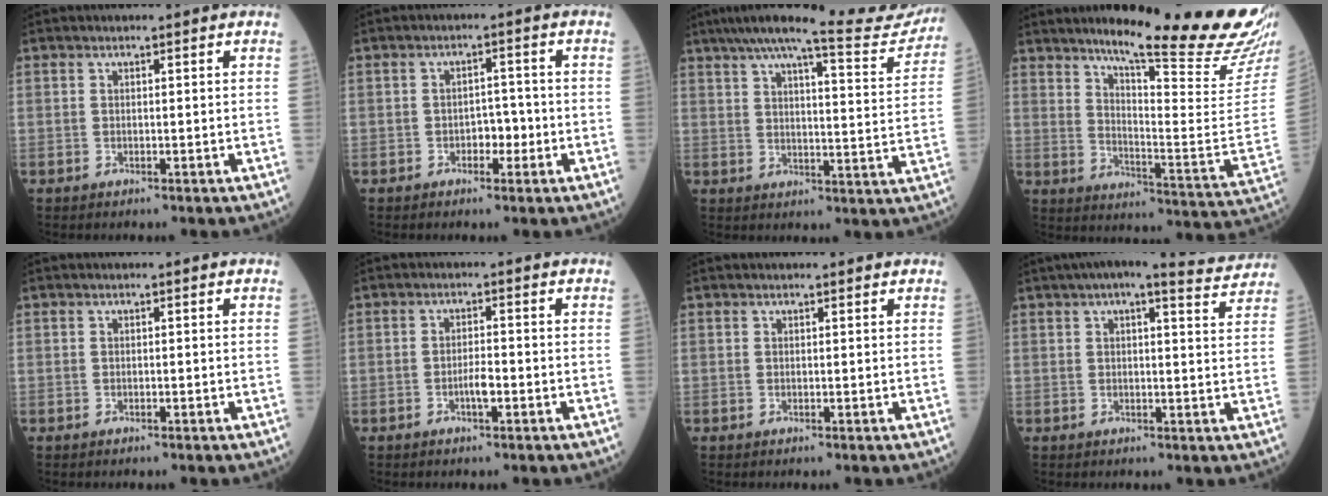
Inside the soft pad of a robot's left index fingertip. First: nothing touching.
{"total": 2.9, "force": [-1.3, 1.6, 2.0], "torque": [-0.020, 0.005, -0.023]}
{"total": 18.0, "force": [16.7, 0.5, 6.6], "torque": [-0.096, -0.043, 0.206]}
{"total": 23.8, "force": [19.3, -0.5, 13.9], "torque": [-0.202, -0.097, 0.248]}
{"total": 0.0}
{"total": 2.3, "force": [-1.2, 0.4, 2.0], "torque": [-0.033, -0.001, -0.023]}
{"total": 1.1, "force": [1.0, 0.2, 0.2], "torque": [-0.008, 0.002, 0.008]}
{"total": 9.2, "force": [8.2, 0.8, 4.1], "torque": [-0.052, 0.008, 0.087]}